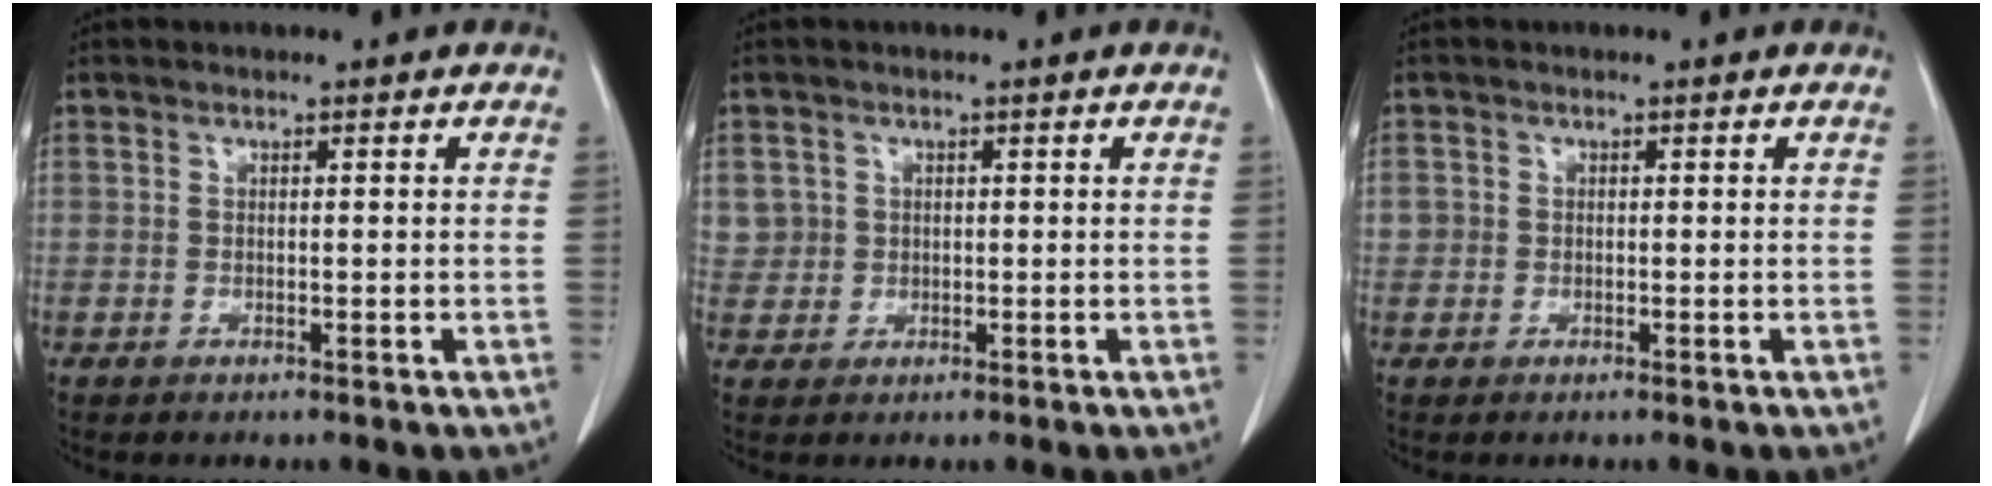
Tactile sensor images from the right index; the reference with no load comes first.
{"total": 2.8, "force": [0.9, 2.7, -0.1], "torque": [0.021, 0.006, 0.016]}
{"total": 1.3, "force": [0.1, 1.3, 0.1], "torque": [0.012, 0.007, 0.000]}